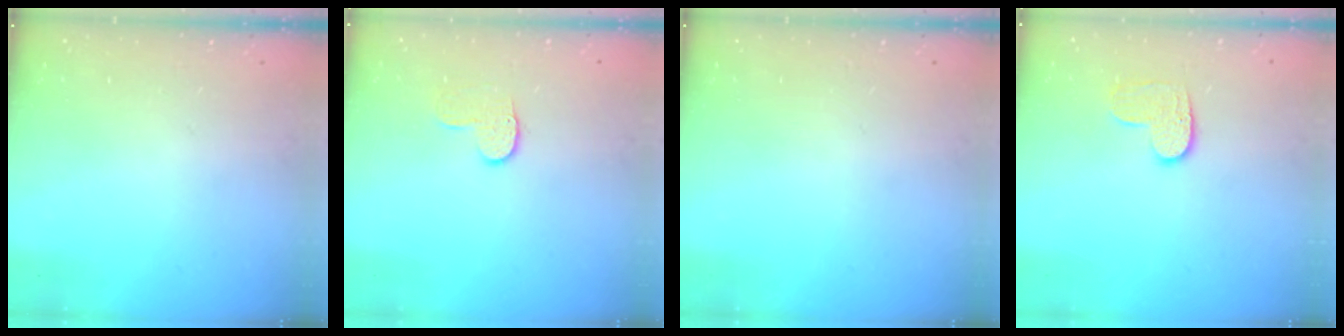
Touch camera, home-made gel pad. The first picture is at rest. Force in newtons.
{"total": 6.6, "press": 6.6, "slide": 0.6}
{"total": 0.0}
{"total": 7.0, "press": 7.0, "slide": 0.2}